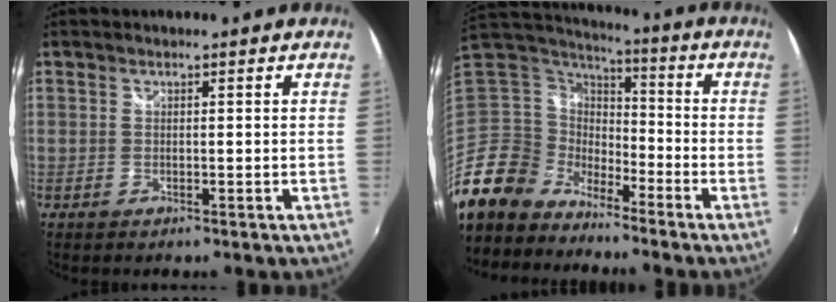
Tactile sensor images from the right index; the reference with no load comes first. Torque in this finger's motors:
{"motor_torque": [-0.80, -0.86, -0.90, -0.21]}